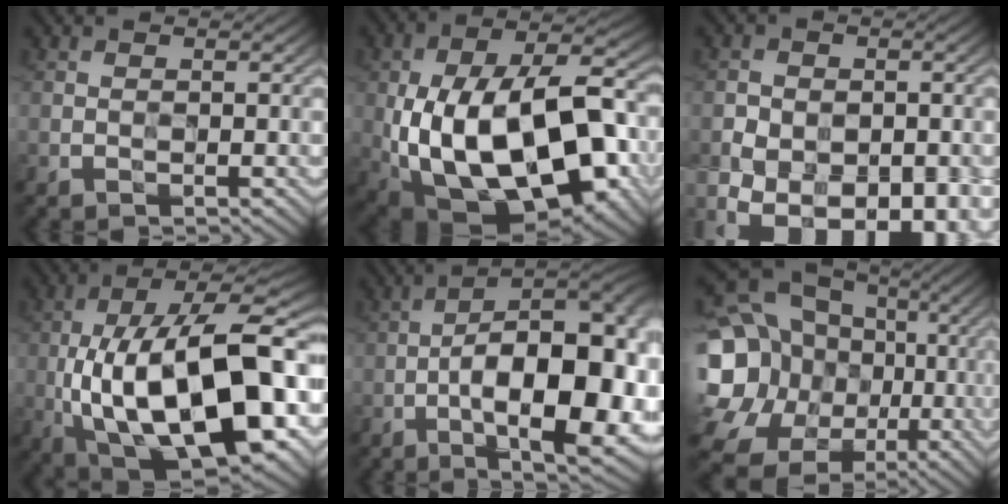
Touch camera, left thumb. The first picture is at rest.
{"total": 20.4, "force": [-3.4, 10.6, 17.1], "torque": [-0.316, -0.014, -0.035]}
{"total": 13.4, "force": [-6.8, 9.4, 6.7], "torque": [-0.057, -0.031, -0.111]}
{"total": 21.5, "force": [-2.9, 9.4, 19.2], "torque": [-0.325, -0.005, -0.042]}
{"total": 17.0, "force": [-4.0, 6.7, 15.1], "torque": [-0.210, -0.001, -0.052]}
{"total": 23.9, "force": [-2.5, 21.1, 10.9], "torque": [-0.254, 0.008, -0.065]}